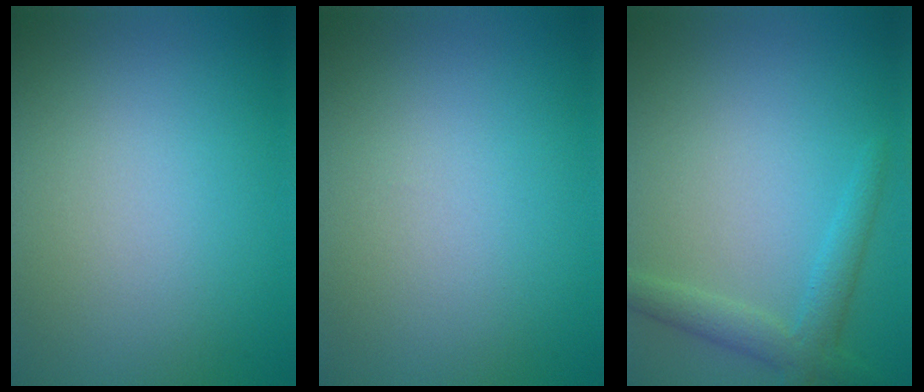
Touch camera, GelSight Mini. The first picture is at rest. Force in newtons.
{"total": 0.0}
{"total": 2.7, "press": 2.7, "slide": 0.1}